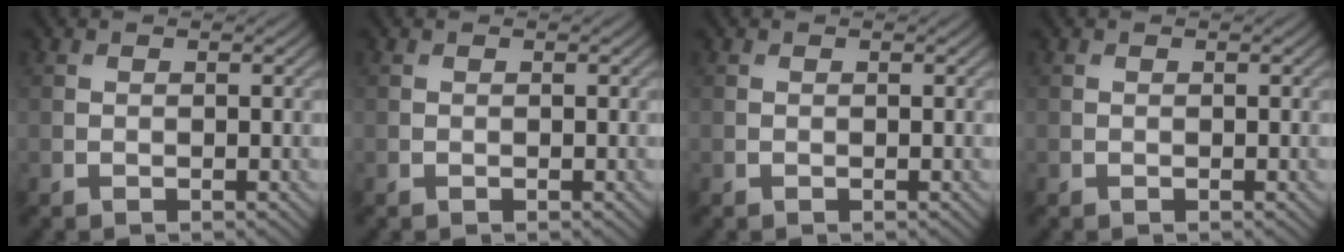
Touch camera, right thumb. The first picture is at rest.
{"total": 0.0}
{"total": 0.0}
{"total": 0.0}